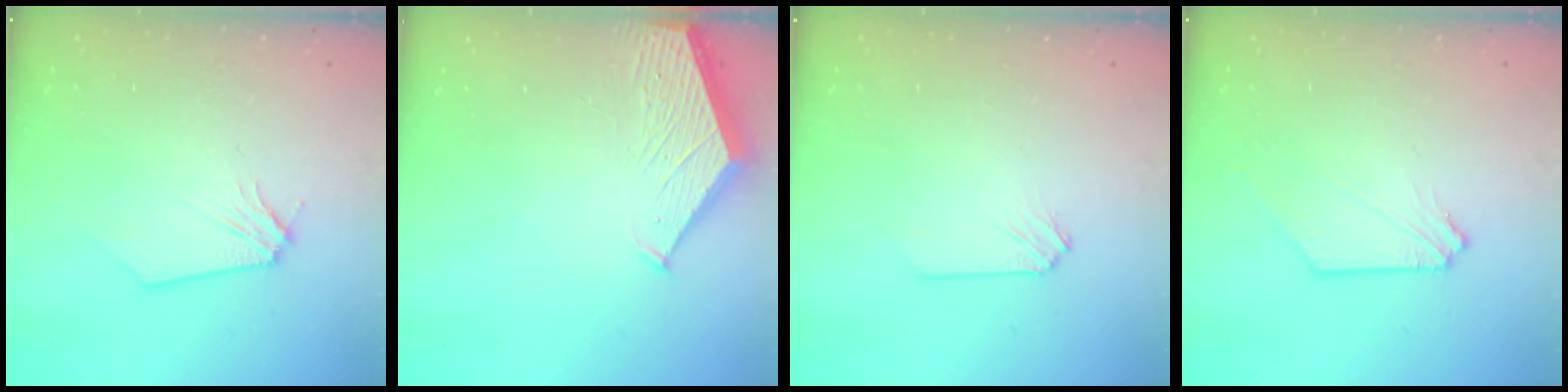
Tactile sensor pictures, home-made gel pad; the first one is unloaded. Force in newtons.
{"total": 3.1, "press": 3.1, "slide": 0.3}
{"total": 0.0}
{"total": 1.4, "press": 1.4, "slide": 0.2}